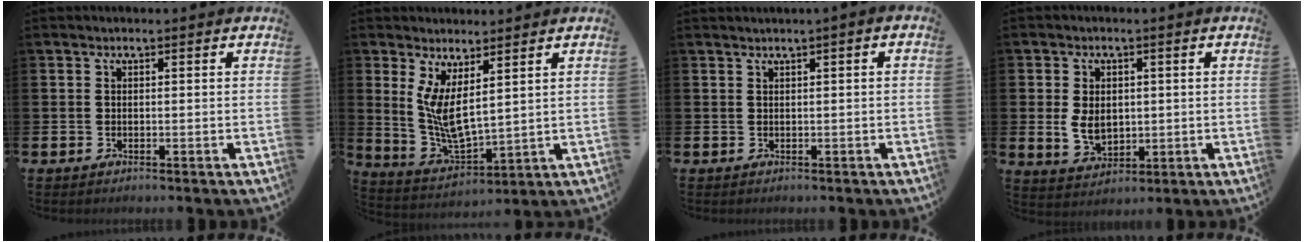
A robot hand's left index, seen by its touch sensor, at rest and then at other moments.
{"total": 6.1, "force": [3.3, 2.3, 4.7], "torque": [-0.104, -0.031, 0.058]}
{"total": 0.6, "force": [0.1, -0.2, 0.6], "torque": [-0.015, 0.001, 0.002]}
{"total": 4.4, "force": [0.3, 3.3, 3.0], "torque": [-0.054, 0.009, 0.003]}